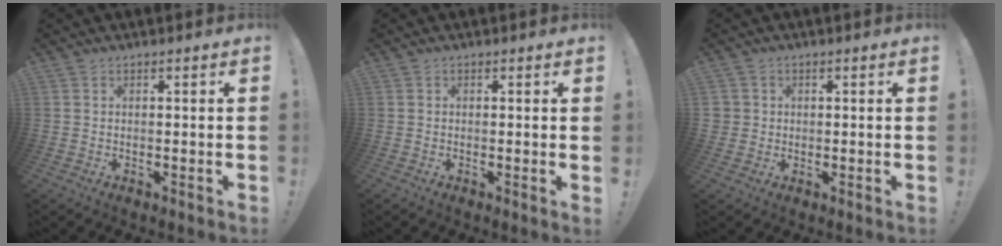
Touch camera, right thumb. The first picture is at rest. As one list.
[{"total": 0.9, "force": [0.3, -0.2, 0.9], "torque": [-0.008, -0.004, 0.002]}, {"total": 2.4, "force": [0.3, 2.4, 0.3], "torque": [-0.009, 0.005, 0.007]}]